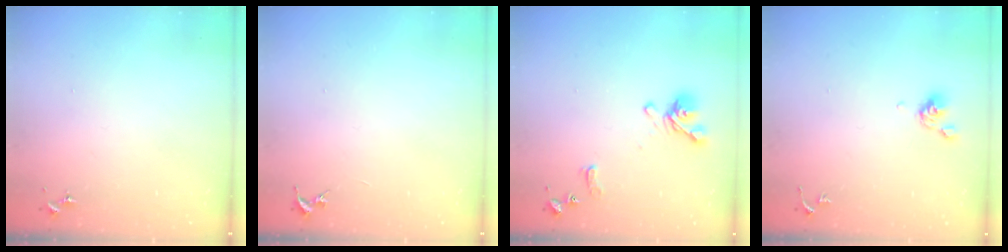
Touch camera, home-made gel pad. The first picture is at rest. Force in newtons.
{"total": 0.0}
{"total": 11.1, "press": 11.0, "slide": 1.3}
{"total": 5.5, "press": 5.4, "slide": 0.9}